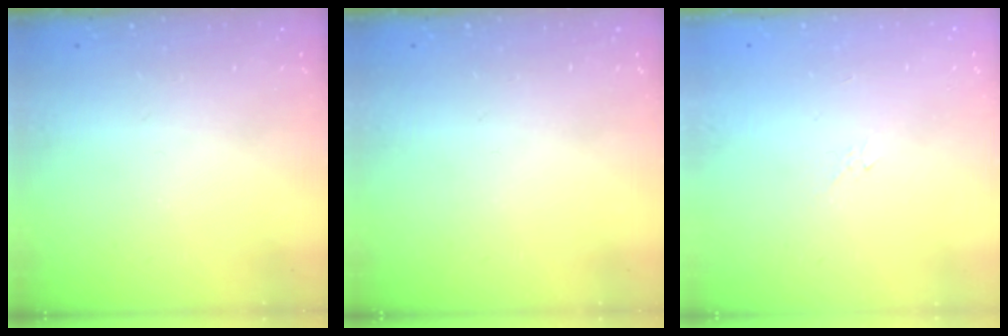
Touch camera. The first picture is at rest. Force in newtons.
{"total": 0.0}
{"total": 2.1, "press": 2.0, "slide": 0.6}